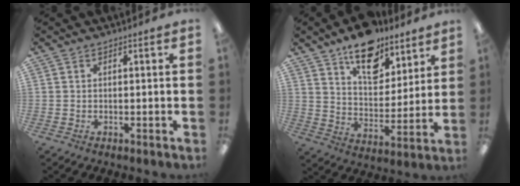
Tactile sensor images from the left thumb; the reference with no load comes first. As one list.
[{"total": 15.0, "force": [11.0, 7.8, 6.6], "torque": [-0.093, -0.064, 0.197]}]